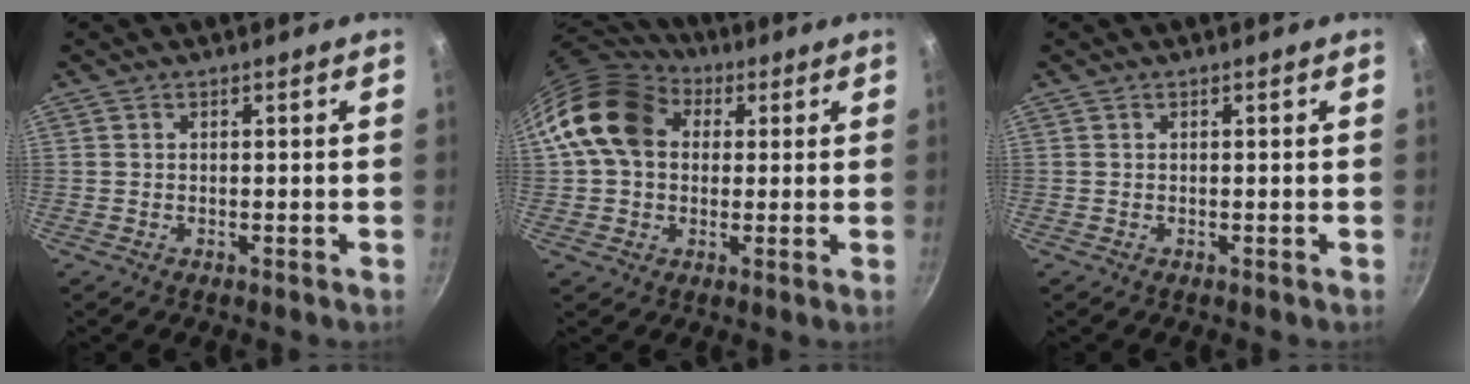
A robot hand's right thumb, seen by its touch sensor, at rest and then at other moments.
{"total": 15.4, "force": [3.3, 11.9, 9.2], "torque": [-0.145, 0.027, 0.045]}
{"total": 0.0}